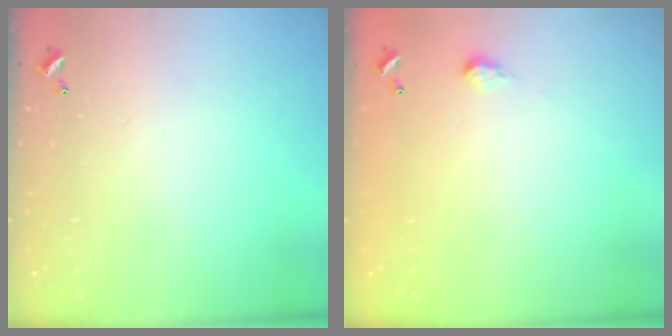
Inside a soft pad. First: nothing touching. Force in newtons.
{"total": 2.0, "press": 2.0, "slide": 0.3}